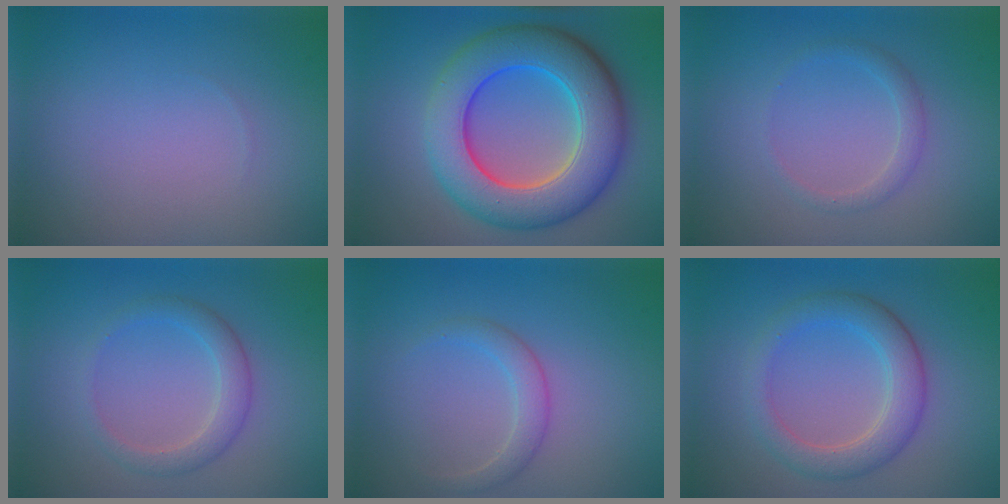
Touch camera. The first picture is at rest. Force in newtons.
{"total": 10.3, "press": 10.3, "slide": 0.3}
{"total": 1.5, "press": 1.4, "slide": 0.0}
{"total": 2.6, "press": 2.6, "slide": 0.2}
{"total": 1.8, "press": 1.8, "slide": 0.2}
{"total": 4.2, "press": 4.2, "slide": 0.4}